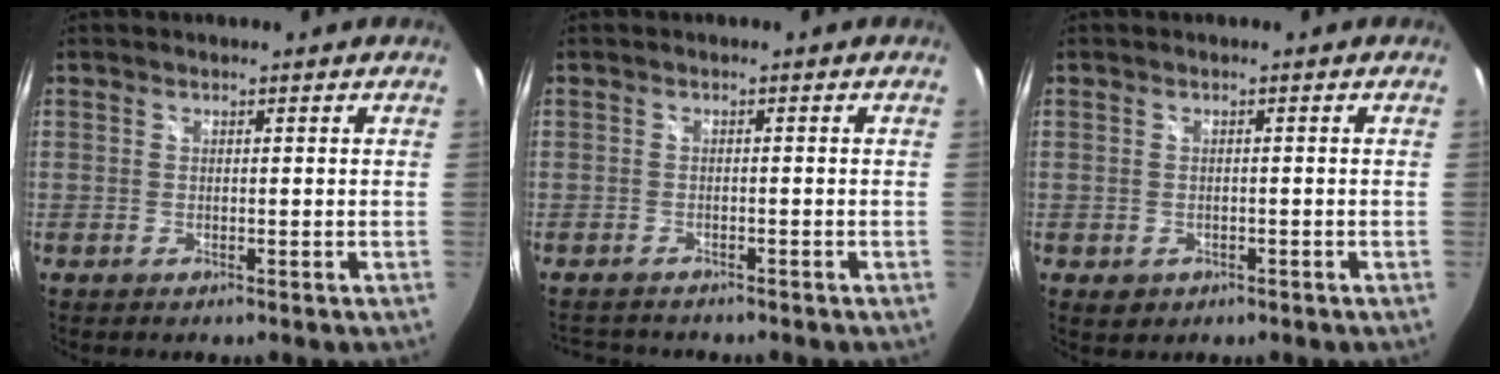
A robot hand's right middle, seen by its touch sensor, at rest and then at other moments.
{"total": 4.2, "force": [-3.9, 1.2, 1.0], "torque": [-0.027, -0.009, -0.062]}
{"total": 2.5, "force": [-0.9, 2.1, 1.1], "torque": [-0.025, -0.006, -0.009]}